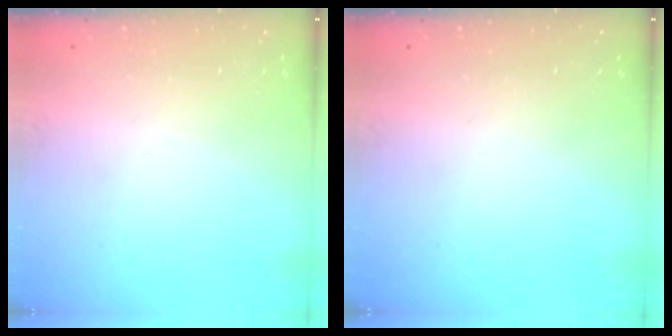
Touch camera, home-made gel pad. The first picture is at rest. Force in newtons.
{"total": 0.0}